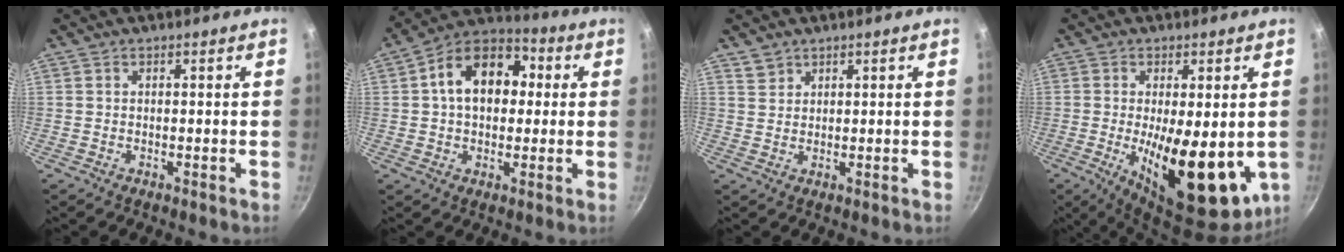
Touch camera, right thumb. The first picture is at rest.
{"total": 14.6, "force": [2.3, 9.9, 10.5], "torque": [-0.136, 0.027, 0.025]}
{"total": 2.1, "force": [1.6, 1.3, 0.0], "torque": [0.016, -0.007, 0.026]}
{"total": 18.4, "force": [-3.3, 7.2, 16.7], "torque": [-0.223, -0.032, -0.023]}